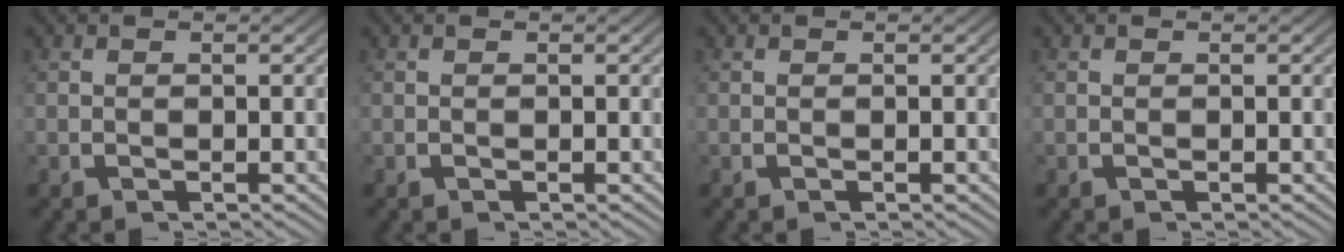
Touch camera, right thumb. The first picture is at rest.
{"total": 0.0}
{"total": 0.0}
{"total": 0.0}